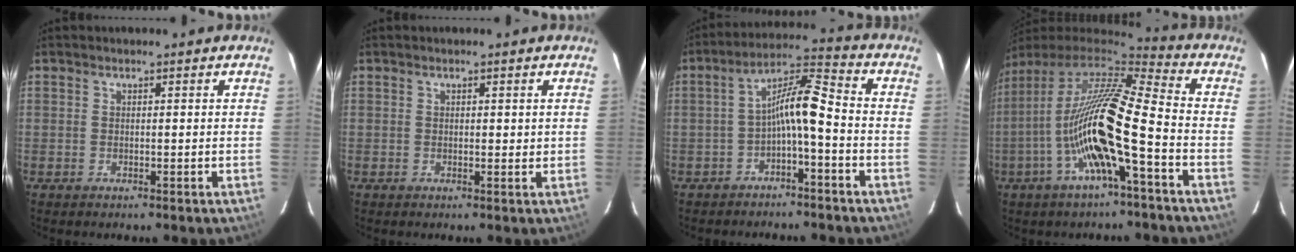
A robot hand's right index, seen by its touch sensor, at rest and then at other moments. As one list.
[{"total": 1.5, "force": [0.5, 0.8, 1.1], "torque": [-0.011, -0.003, 0.007]}, {"total": 7.7, "force": [-2.1, 0.9, 7.4], "torque": [-0.127, 0.034, -0.038]}, {"total": 18.4, "force": [-5.0, 1.8, 17.6], "torque": [-0.345, 0.004, -0.094]}]